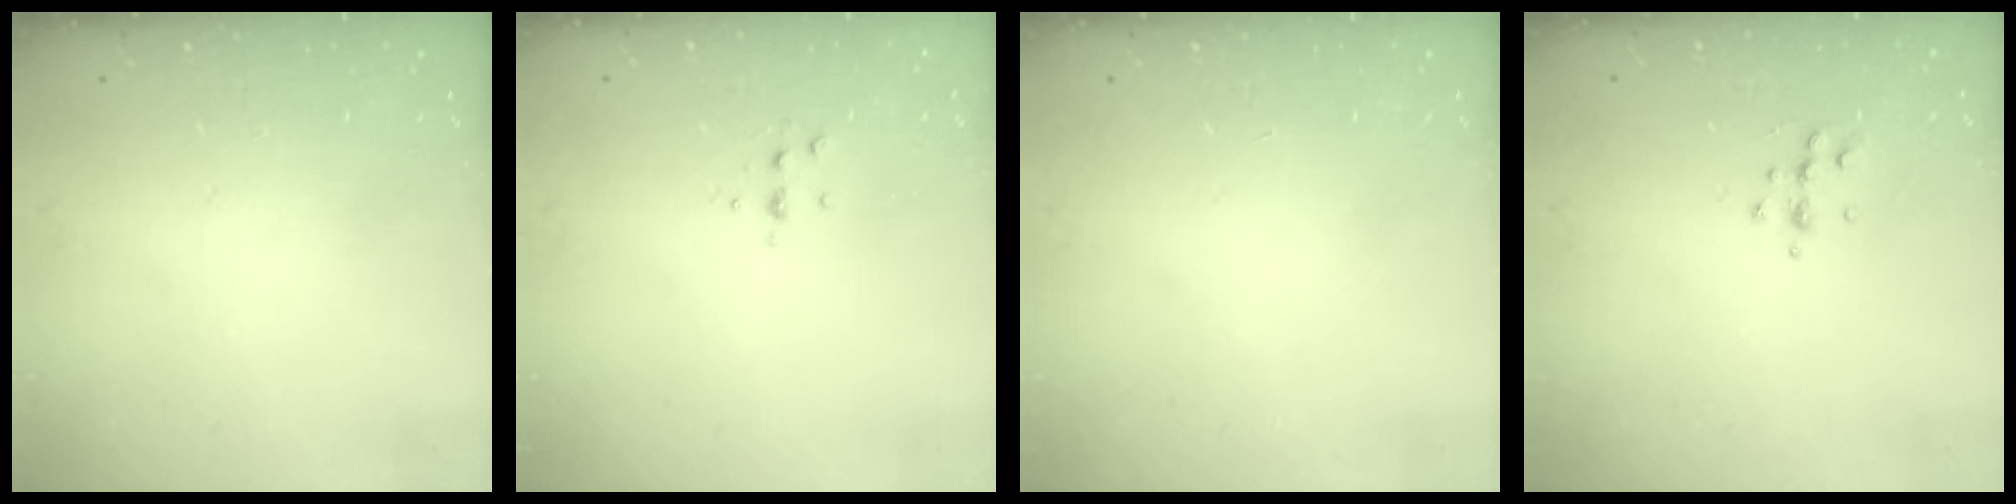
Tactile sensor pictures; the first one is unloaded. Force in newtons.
{"total": 4.7, "press": 4.6, "slide": 1.0}
{"total": 0.0}
{"total": 6.3, "press": 6.2, "slide": 1.0}